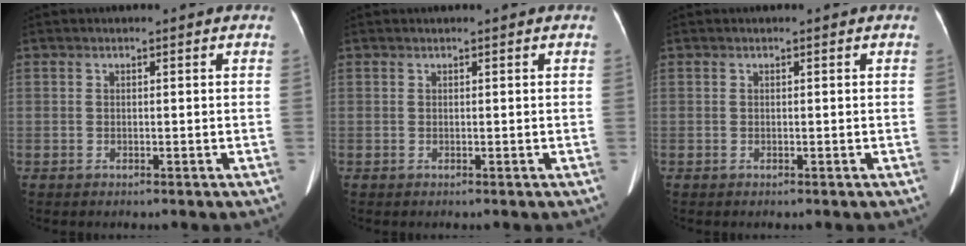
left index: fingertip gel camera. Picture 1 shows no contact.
{"total": 0.0}
{"total": 0.0}